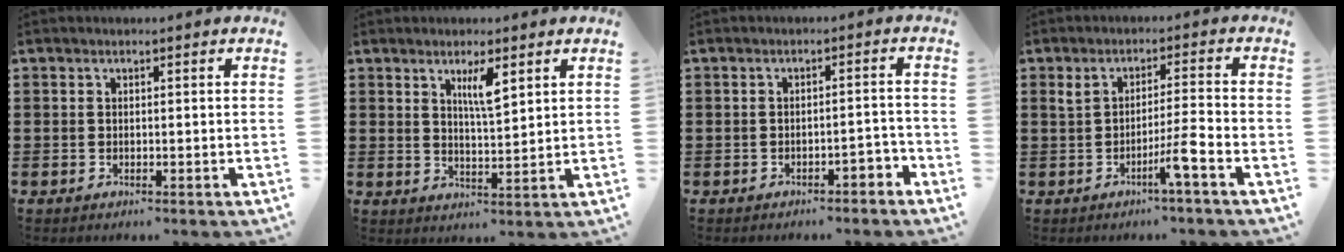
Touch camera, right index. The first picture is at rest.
{"total": 4.1, "force": [2.2, 0.8, 3.3], "torque": [-0.064, 0.001, 0.035]}
{"total": 2.5, "force": [-2.0, 0.6, 1.3], "torque": [-0.025, 0.005, -0.041]}
{"total": 5.3, "force": [-2.5, -0.5, 4.7], "torque": [-0.085, -0.009, -0.048]}